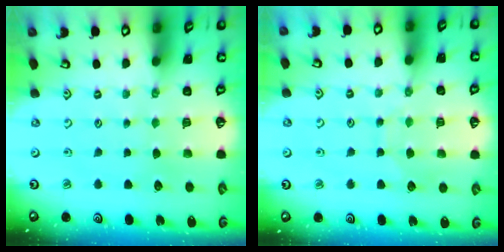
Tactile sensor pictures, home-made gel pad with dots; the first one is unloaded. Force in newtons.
{"total": 6.7, "press": 6.6, "slide": 0.6}